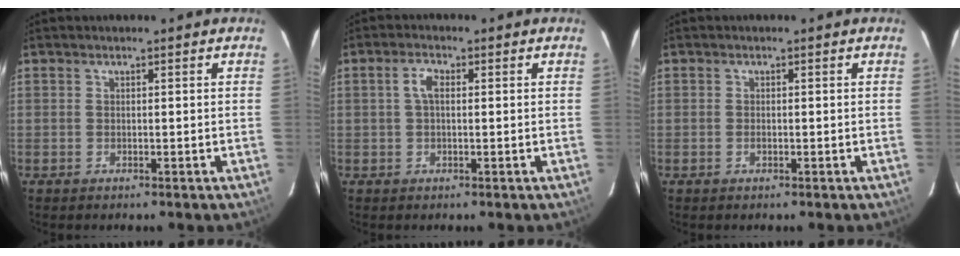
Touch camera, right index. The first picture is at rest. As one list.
[{"total": 2.7, "force": [0.3, 1.3, 2.3], "torque": [-0.049, 0.009, 0.006]}, {"total": 0.8, "force": [-0.3, 0.4, 0.6], "torque": [-0.010, 0.001, -0.006]}]